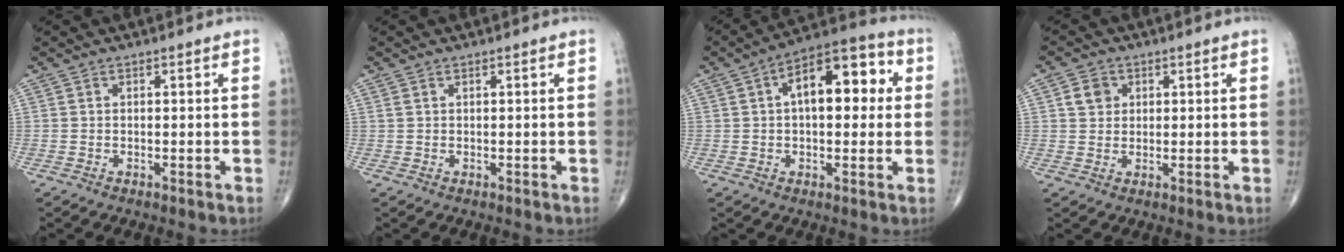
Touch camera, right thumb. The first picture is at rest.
{"total": 0.6, "force": [0.4, 0.2, 0.3], "torque": [-0.010, 0.008, 0.013]}
{"total": 14.4, "force": [2.9, 7.3, 12.1], "torque": [-0.151, 0.030, 0.036]}
{"total": 3.6, "force": [1.2, 3.1, 1.5], "torque": [-0.010, -0.002, 0.019]}